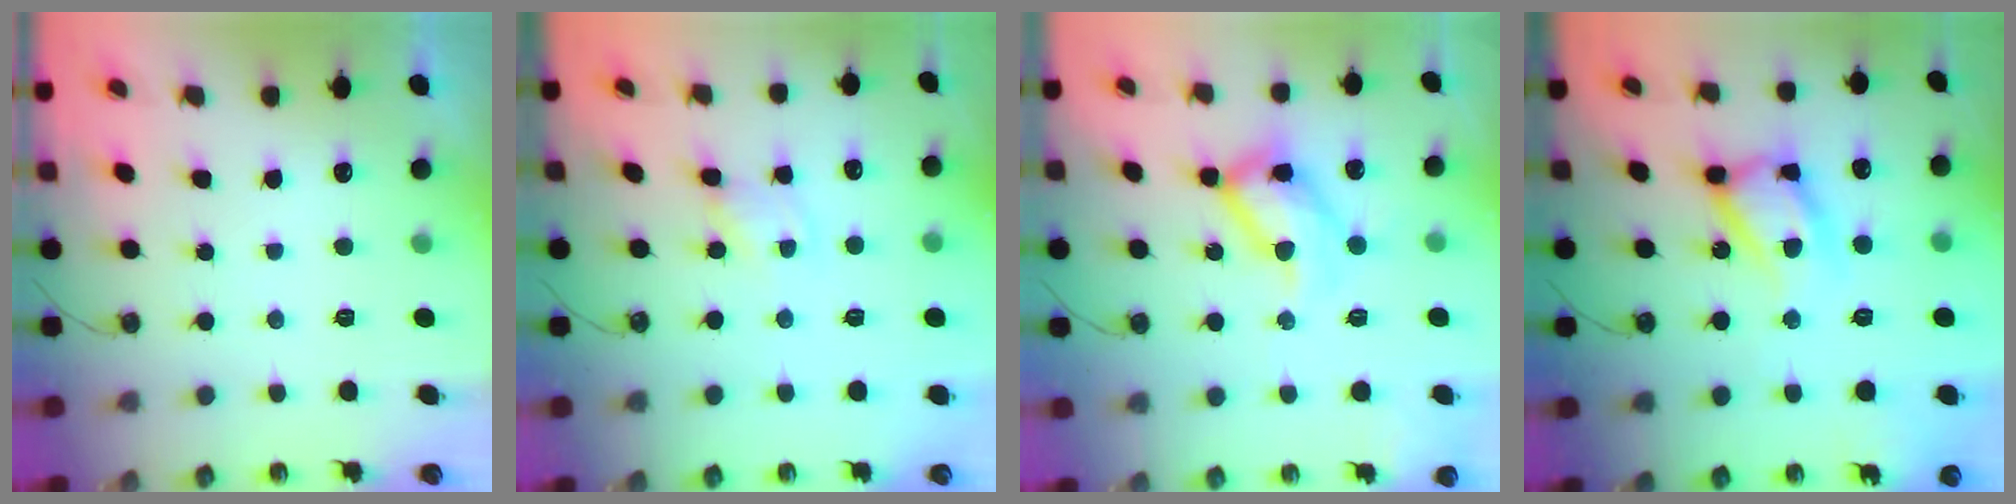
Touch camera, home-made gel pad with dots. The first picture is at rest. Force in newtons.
{"total": 1.3, "press": 1.3, "slide": 0.2}
{"total": 18.0, "press": 17.9, "slide": 1.3}
{"total": 16.7, "press": 16.5, "slide": 2.3}